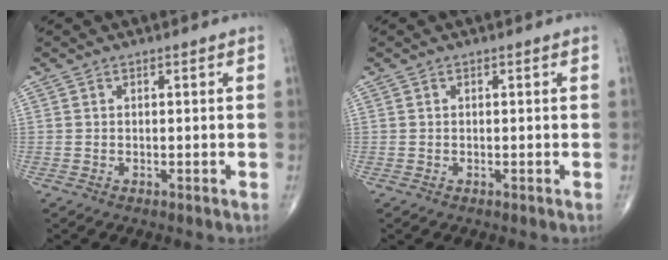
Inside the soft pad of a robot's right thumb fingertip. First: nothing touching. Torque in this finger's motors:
{"motor_torque": [-0.06, -0.12, -0.12, -0.15, 0.02]}